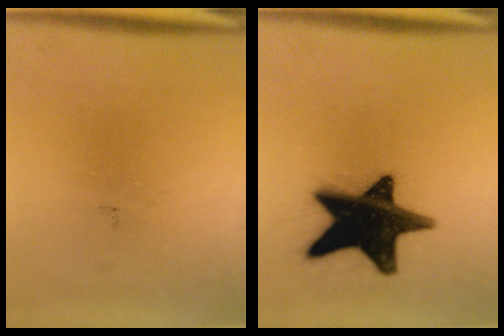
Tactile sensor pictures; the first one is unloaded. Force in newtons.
{"total": 19.9}